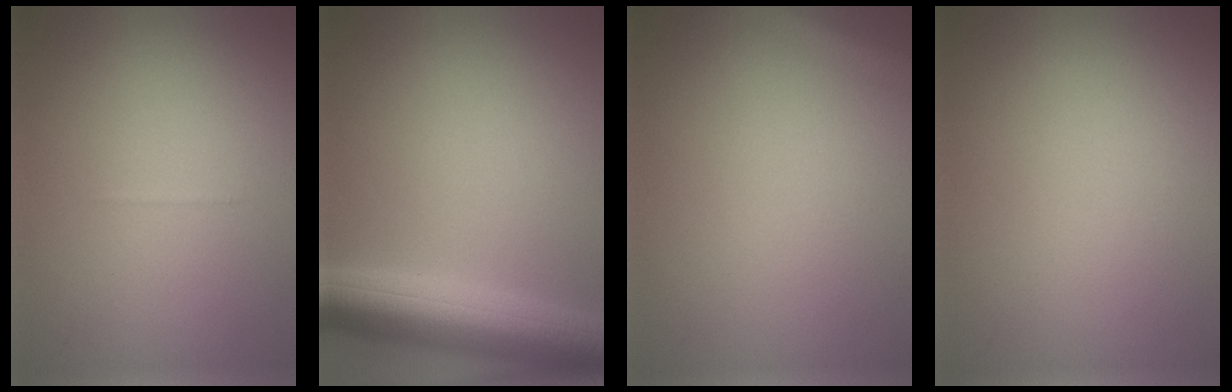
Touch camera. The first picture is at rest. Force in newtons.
{"total": 7.6, "press": 7.6, "slide": 0.3}
{"total": 2.4, "press": 2.4, "slide": 0.1}
{"total": 0.0}